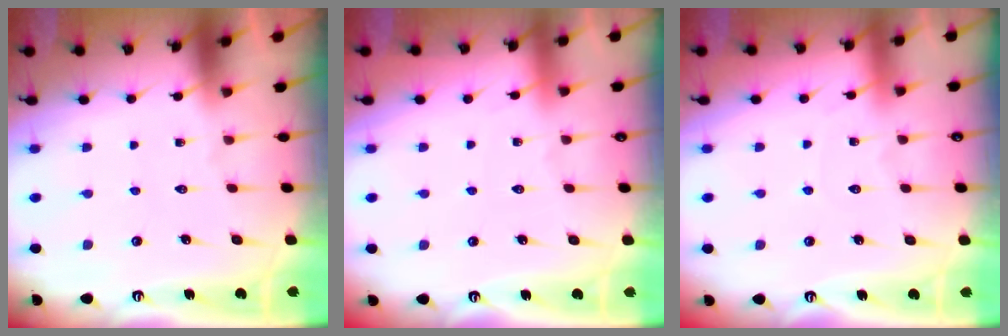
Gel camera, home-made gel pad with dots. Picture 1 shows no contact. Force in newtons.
{"total": 2.1, "press": 2.1, "slide": 0.3}
{"total": 3.0, "press": 2.9, "slide": 0.4}